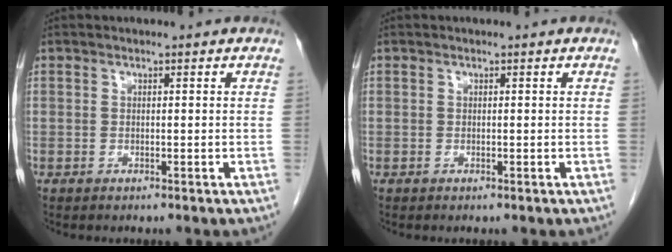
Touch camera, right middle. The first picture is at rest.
{"total": 0.0}